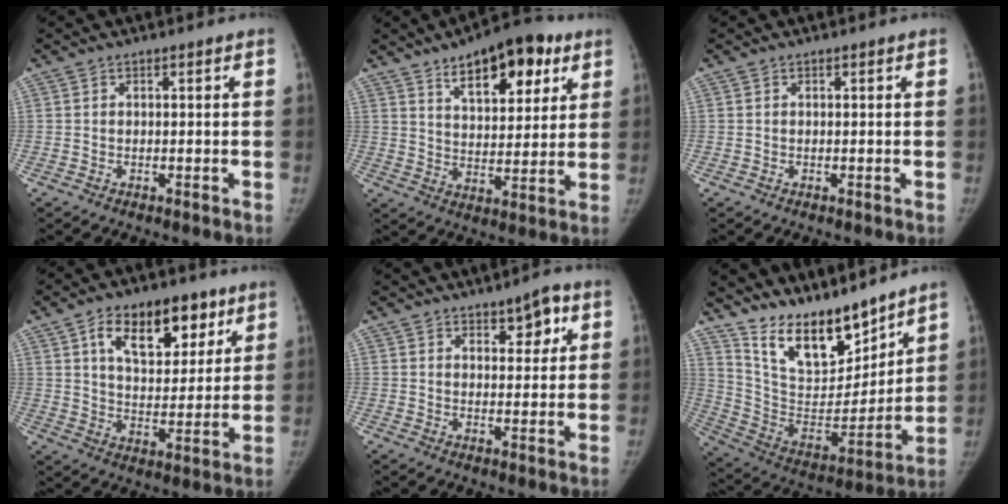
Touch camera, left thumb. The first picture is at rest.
{"total": 15.9, "force": [8.8, 7.4, 10.9], "torque": [-0.108, -0.032, 0.134]}
{"total": 0.0}
{"total": 15.6, "force": [7.8, 8.8, 10.2], "torque": [-0.110, -0.023, 0.129]}
{"total": 5.5, "force": [2.8, 2.8, 3.9], "torque": [-0.028, -0.013, 0.037]}
{"total": 18.8, "force": [15.3, 6.8, 8.5], "torque": [-0.098, -0.100, 0.280]}